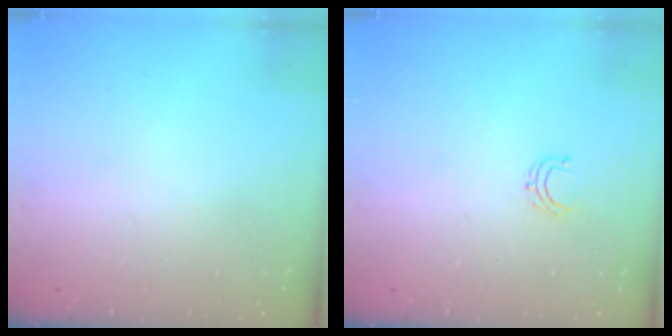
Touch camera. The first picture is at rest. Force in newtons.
{"total": 3.6, "press": 3.5, "slide": 0.4}